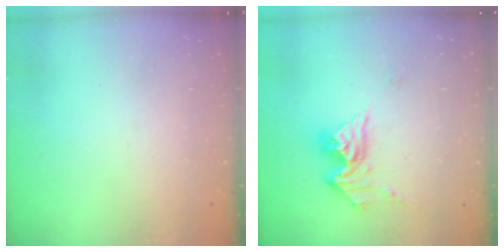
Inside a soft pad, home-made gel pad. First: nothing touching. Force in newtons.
{"total": 12.3, "press": 12.3, "slide": 1.4}